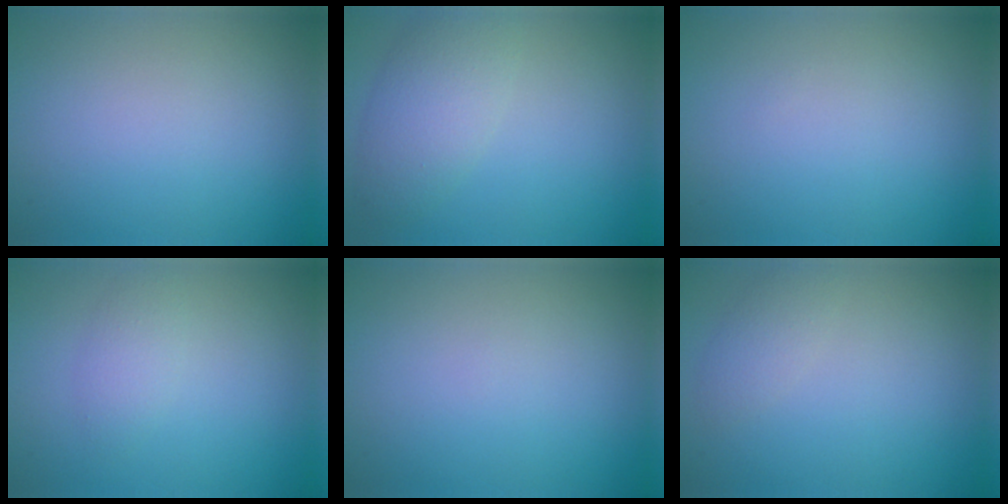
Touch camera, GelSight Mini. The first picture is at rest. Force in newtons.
{"total": 4.1, "press": 4.1, "slide": 0.1}
{"total": 0.0}
{"total": 1.7, "press": 1.7, "slide": 0.0}
{"total": 0.0}
{"total": 1.5, "press": 1.5, "slide": 0.1}